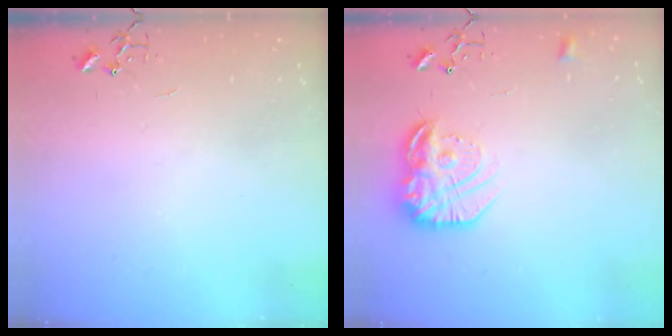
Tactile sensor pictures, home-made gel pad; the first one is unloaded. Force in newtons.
{"total": 18.3, "press": 18.2, "slide": 1.3}